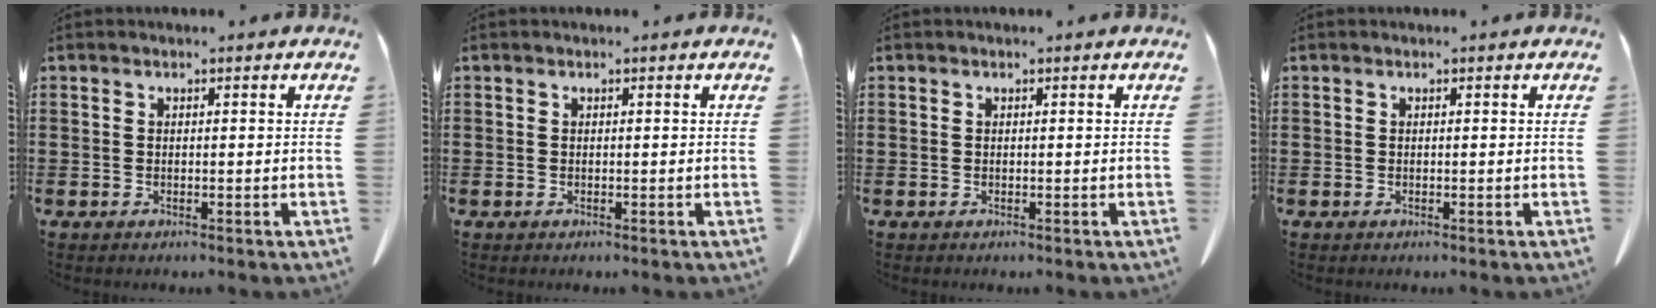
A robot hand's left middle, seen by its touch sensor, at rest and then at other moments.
{"total": 0.0}
{"total": 0.0}
{"total": 0.0}